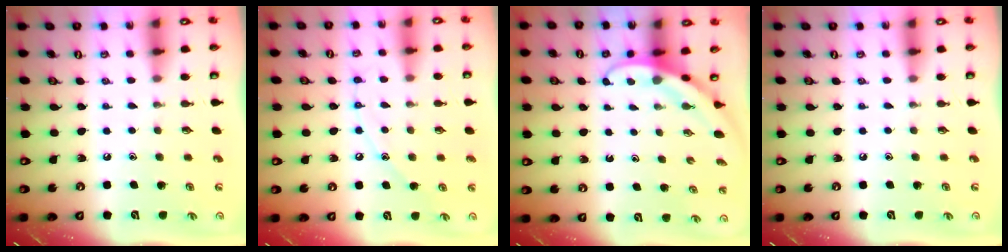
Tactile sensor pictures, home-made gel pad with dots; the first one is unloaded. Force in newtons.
{"total": 8.0, "press": 8.0, "slide": 0.8}
{"total": 3.1, "press": 3.1, "slide": 0.1}
{"total": 0.0}